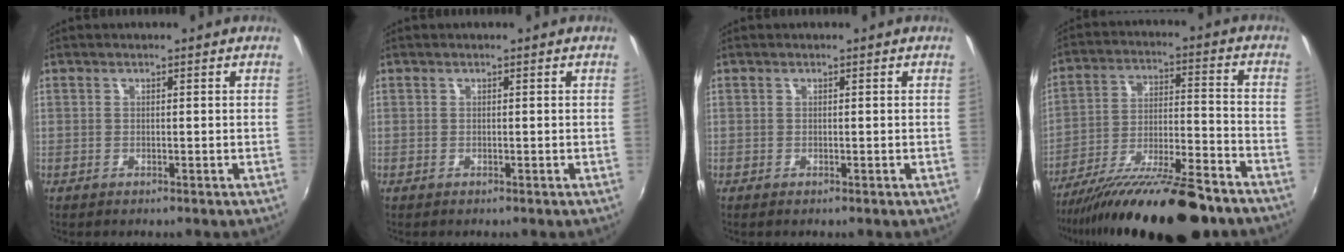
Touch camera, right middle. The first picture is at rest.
{"total": 0.0}
{"total": 0.0}
{"total": 22.2, "force": [-17.5, 3.8, 13.1], "torque": [-0.233, -0.051, -0.273]}